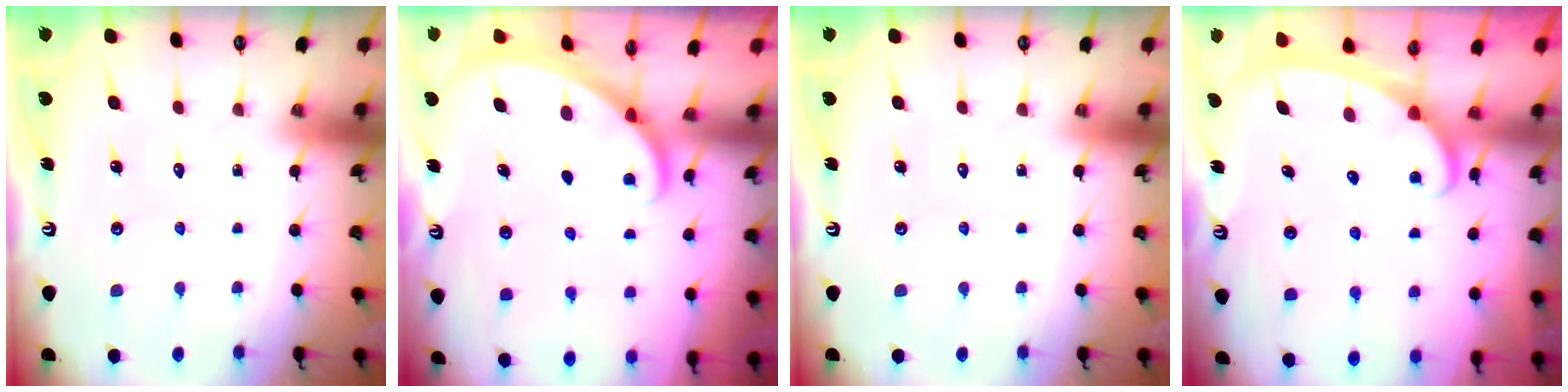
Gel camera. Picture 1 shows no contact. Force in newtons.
{"total": 1.9, "press": 1.9, "slide": 0.1}
{"total": 0.0}
{"total": 2.4, "press": 2.4, "slide": 0.3}